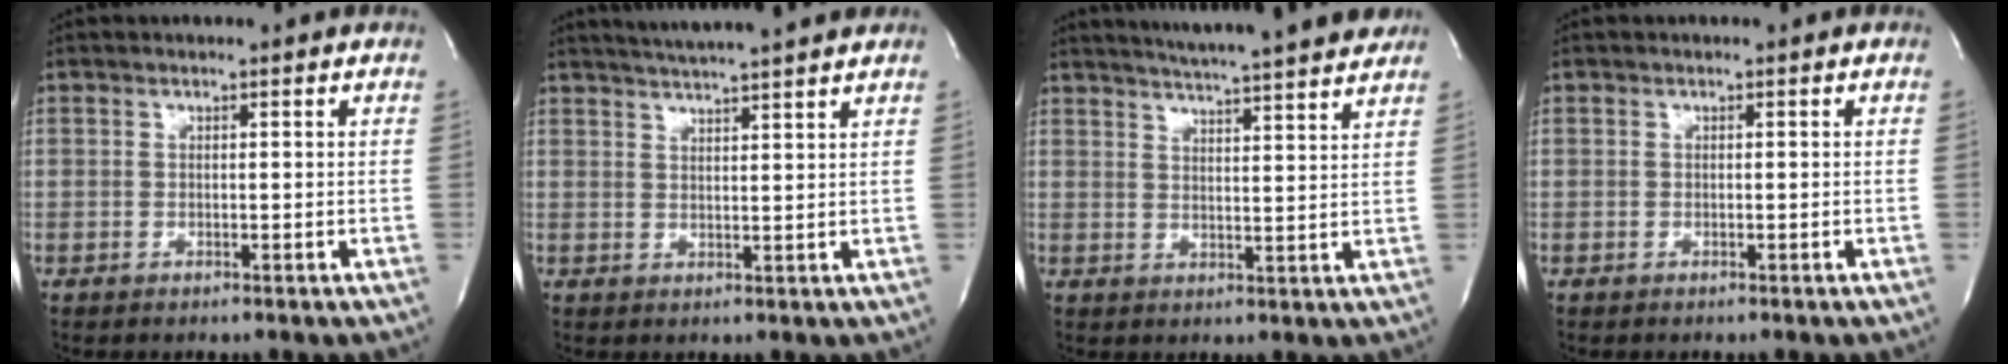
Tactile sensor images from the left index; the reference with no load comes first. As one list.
[{"total": 10.3, "force": [9.2, -0.6, 4.5], "torque": [-0.078, 0.018, 0.125]}, {"total": 21.9, "force": [20.0, 0.3, 9.0], "torque": [-0.140, -0.050, 0.256]}, {"total": 0.0}]